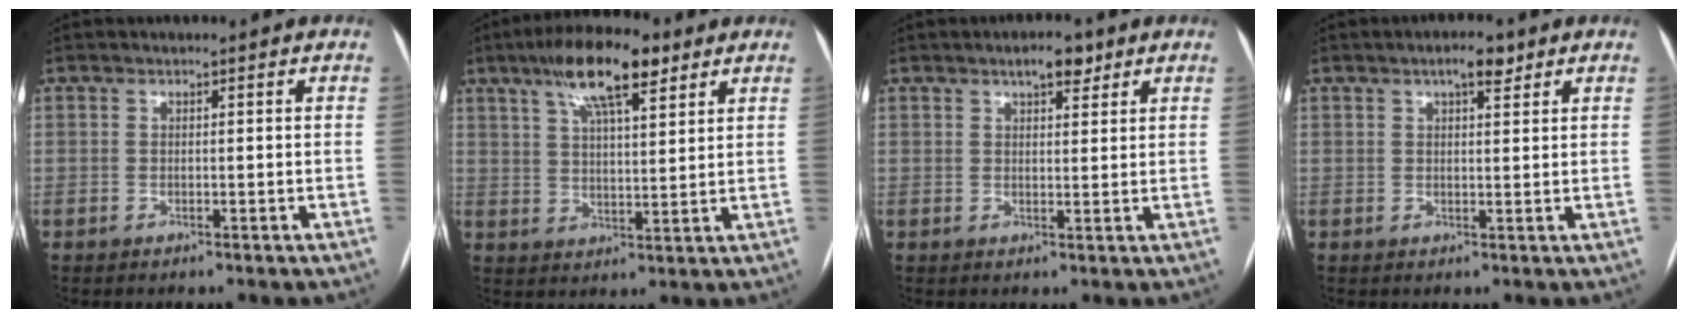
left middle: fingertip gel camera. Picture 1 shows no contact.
{"total": 11.6, "force": [7.0, 3.0, 8.8], "torque": [-0.158, 0.019, 0.118]}
{"total": 4.0, "force": [2.7, 1.6, 2.5], "torque": [-0.041, 0.007, 0.040]}
{"total": 3.5, "force": [2.2, 1.0, 2.5], "torque": [-0.045, 0.007, 0.034]}